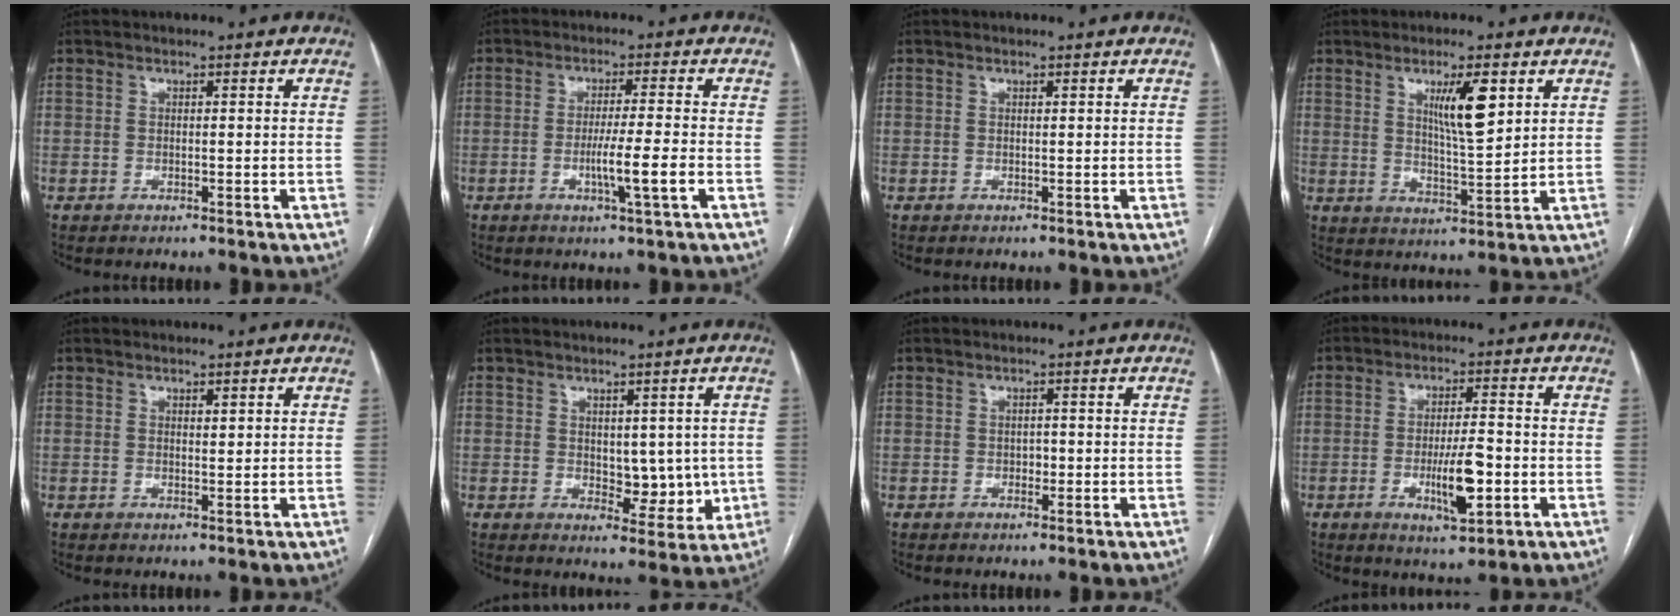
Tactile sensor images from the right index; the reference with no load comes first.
{"total": 5.9, "force": [-1.8, -0.7, 5.6], "torque": [-0.096, -0.011, -0.032]}
{"total": 0.0}
{"total": 7.6, "force": [3.2, 1.0, 6.9], "torque": [-0.118, -0.007, 0.056]}
{"total": 0.8, "force": [0.5, 0.3, 0.6], "torque": [-0.010, -0.003, 0.008]}
{"total": 5.8, "force": [0.2, 3.5, 4.6], "torque": [-0.048, -0.003, 0.015]}
{"total": 1.0, "force": [-0.2, 0.7, 0.6], "torque": [-0.007, 0.003, -0.003]}
{"total": 7.9, "force": [-2.2, 1.5, 7.4], "torque": [-0.127, -0.008, -0.033]}